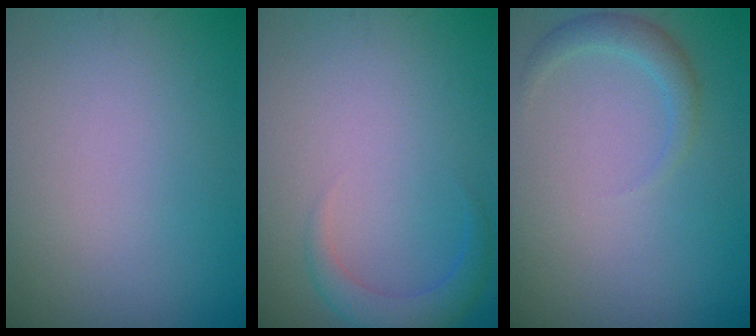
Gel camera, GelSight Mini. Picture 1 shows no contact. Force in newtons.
{"total": 2.3, "press": 2.3, "slide": 0.2}
{"total": 1.7, "press": 1.7, "slide": 0.1}